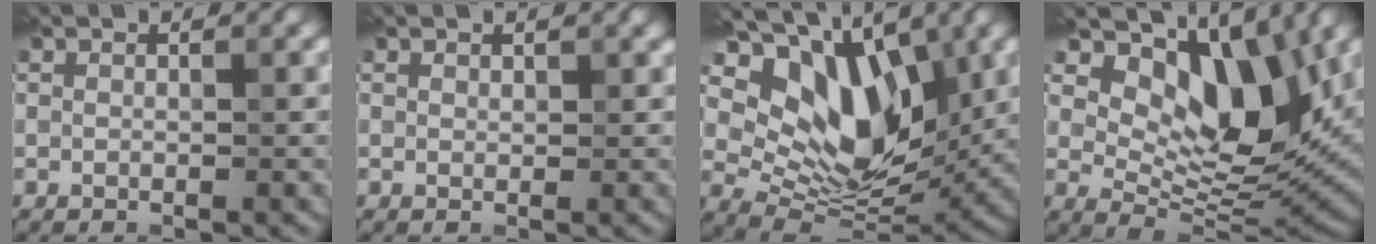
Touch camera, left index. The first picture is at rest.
{"total": 0.6, "force": [0.5, 0.4, 0.2], "torque": [0.000, 0.004, 0.005]}
{"total": 12.8, "force": [5.2, 7.4, 9.0], "torque": [-0.144, 0.004, 0.096]}
{"total": 11.9, "force": [6.0, 5.9, 8.4], "torque": [-0.131, 0.000, 0.108]}